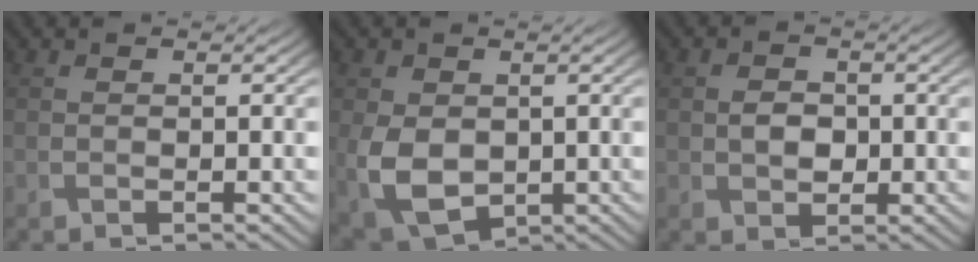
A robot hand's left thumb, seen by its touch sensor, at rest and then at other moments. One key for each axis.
{"total": 7.7, "fx": -1.0, "fy": 5.3, "fz": 5.4, "tx": -0.132, "ty": -0.018, "tz": -0.016}
{"total": 2.7, "fx": -0.2, "fy": 2.1, "fz": 1.8, "tx": -0.038, "ty": -0.003, "tz": -0.005}